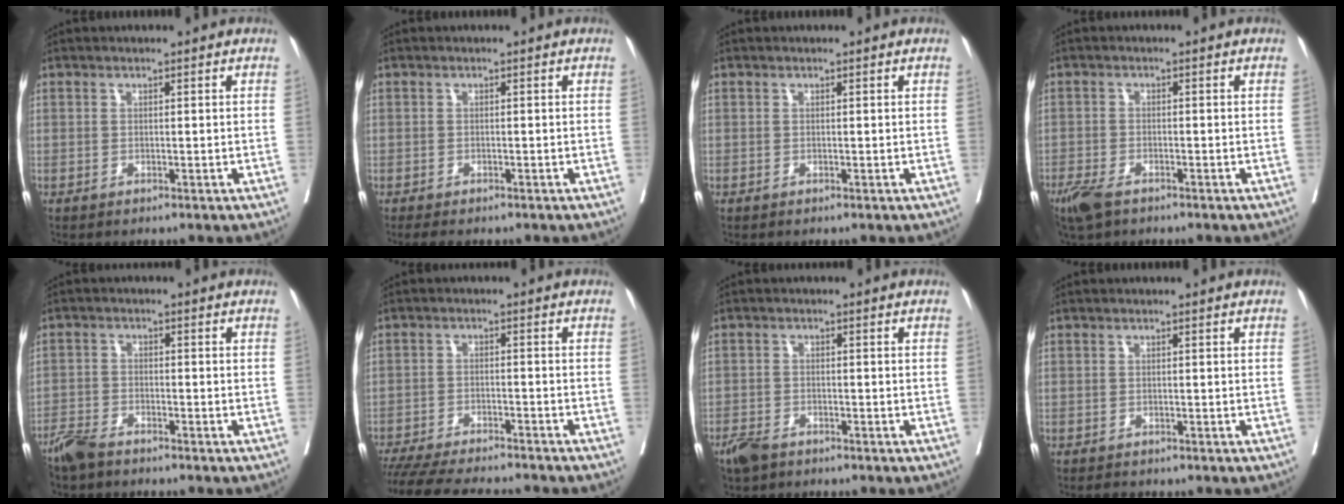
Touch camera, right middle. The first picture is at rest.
{"total": 2.4, "force": [-1.9, 0.9, 1.1], "torque": [-0.019, -0.008, -0.024]}
{"total": 0.0}
{"total": 4.9, "force": [-3.5, 1.9, 2.8], "torque": [-0.058, -0.011, -0.062]}
{"total": 4.1, "force": [-3.7, 1.0, 1.6], "torque": [-0.029, -0.008, -0.073]}
{"total": 15.1, "force": [-13.6, 1.7, 6.2], "torque": [-0.104, -0.025, -0.198]}
{"total": 3.7, "force": [-2.9, 1.8, 1.5], "torque": [-0.032, -0.003, -0.052]}
{"total": 1.2, "force": [-1.1, 0.5, 0.2], "torque": [-0.009, -0.004, -0.016]}